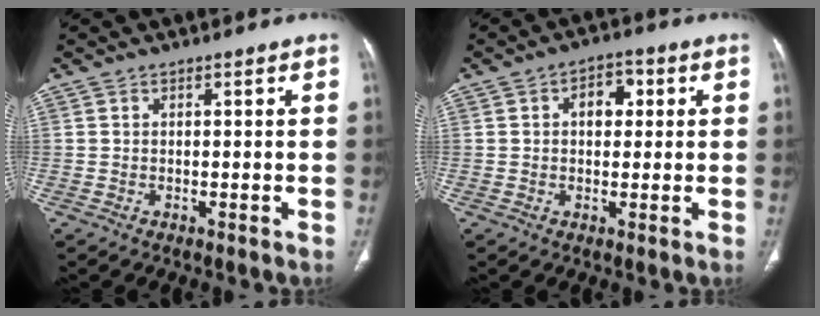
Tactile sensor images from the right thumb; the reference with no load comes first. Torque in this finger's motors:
{"motor_torque": [0.18, 1.43, 0.49, -0.22, -0.01]}